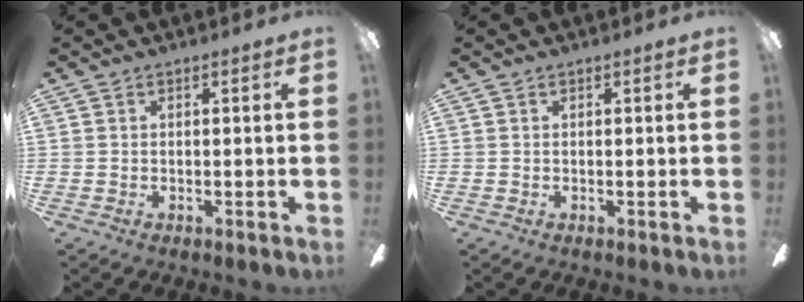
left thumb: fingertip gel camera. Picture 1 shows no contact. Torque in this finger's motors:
{"motor_torque": [0.00, 0.00, -0.02, 0.01, 0.00]}